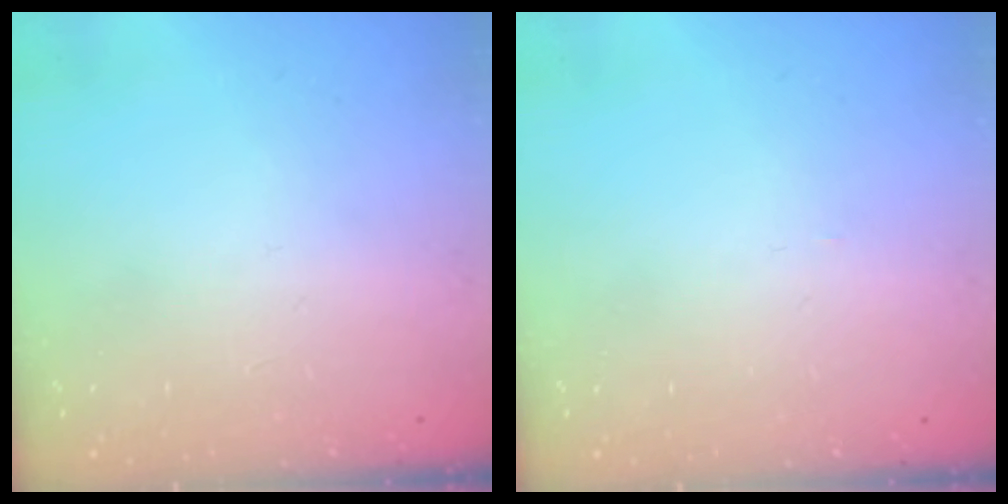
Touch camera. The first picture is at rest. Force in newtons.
{"total": 0.0}